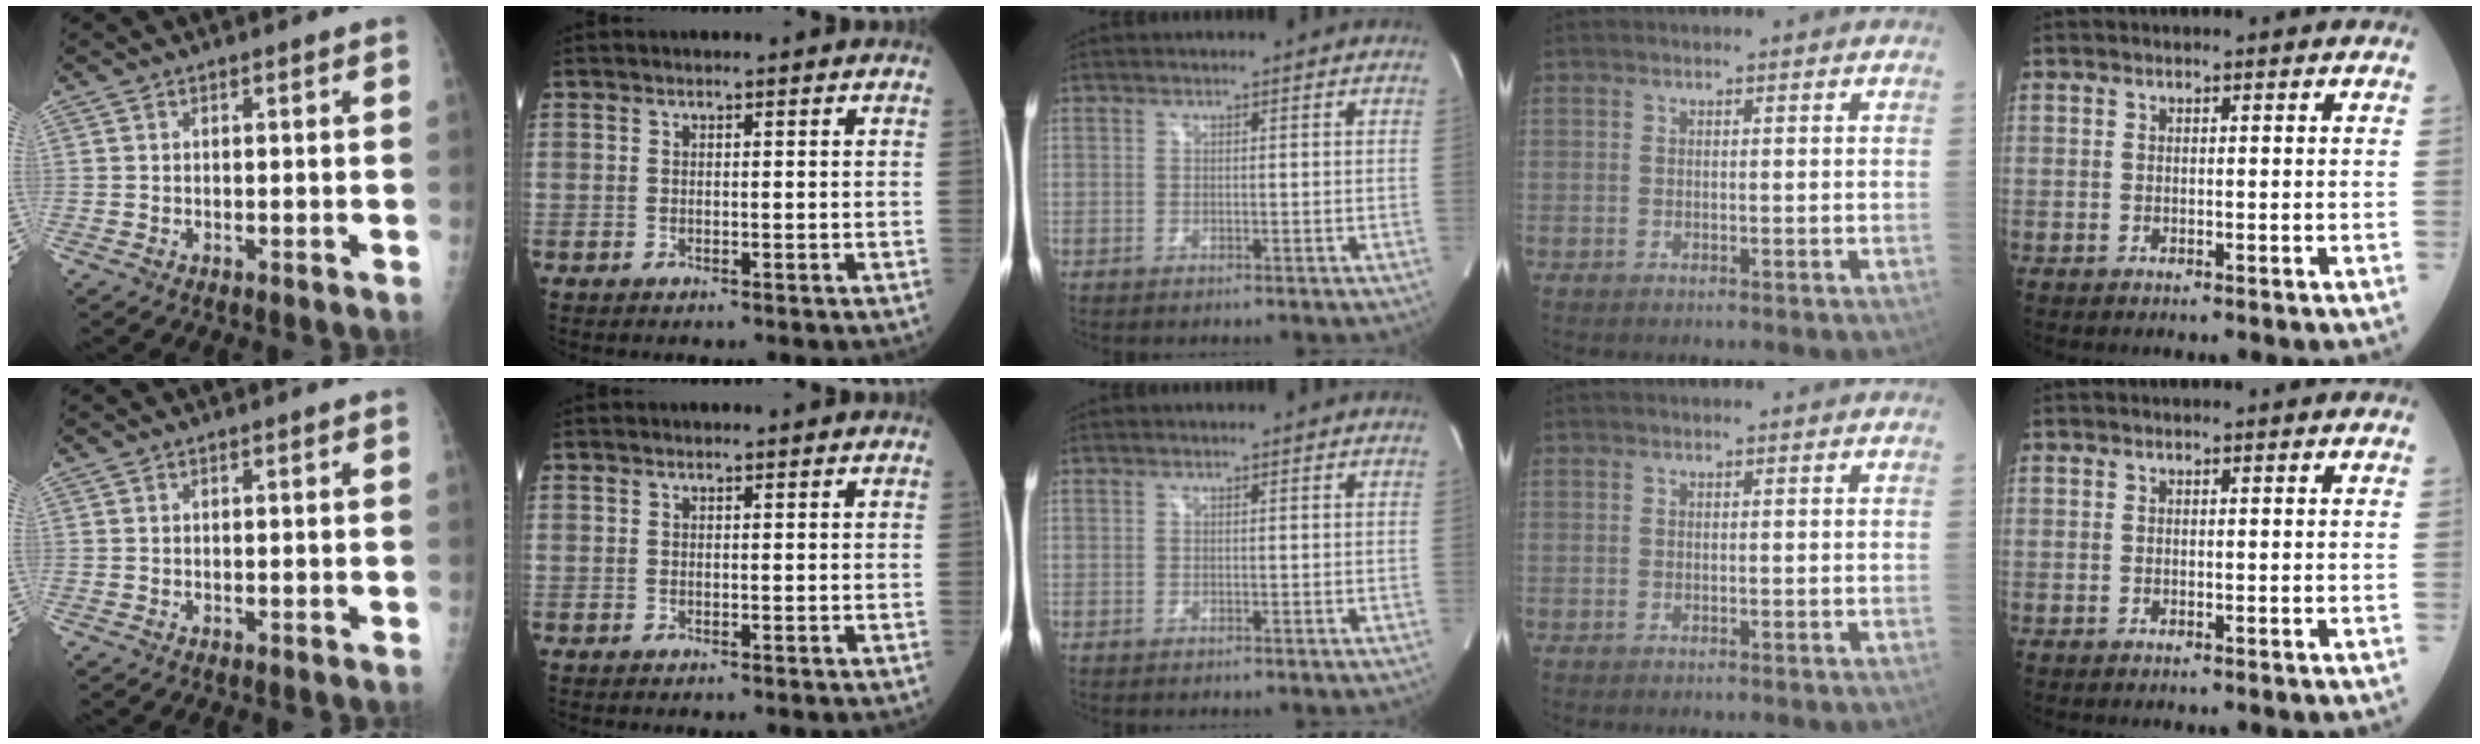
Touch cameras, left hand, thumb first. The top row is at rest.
{}